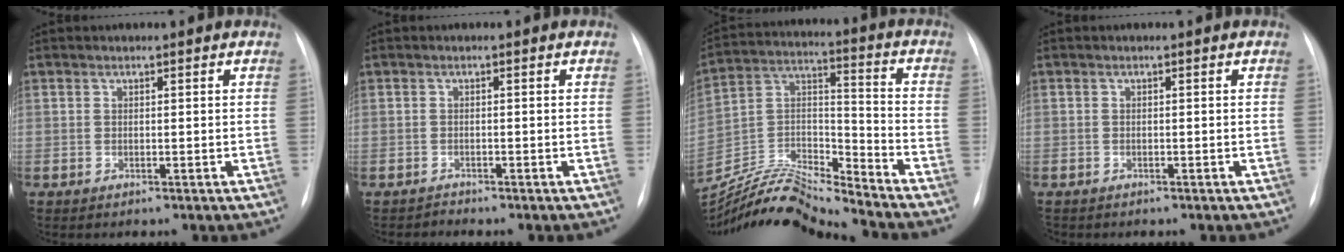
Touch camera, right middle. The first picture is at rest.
{"total": 0.8, "force": [-0.7, -0.1, -0.4], "torque": [0.003, -0.007, -0.011]}
{"total": 16.6, "force": [-15.6, -1.9, 5.3], "torque": [-0.099, 0.018, -0.292]}
{"total": 0.9, "force": [-0.7, 0.6, 0.0], "torque": [-0.010, 0.003, -0.011]}